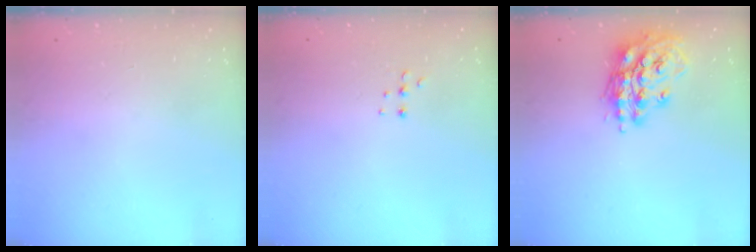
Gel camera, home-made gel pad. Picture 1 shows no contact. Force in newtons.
{"total": 3.6, "press": 3.5, "slide": 0.9}
{"total": 14.9, "press": 14.9, "slide": 1.6}